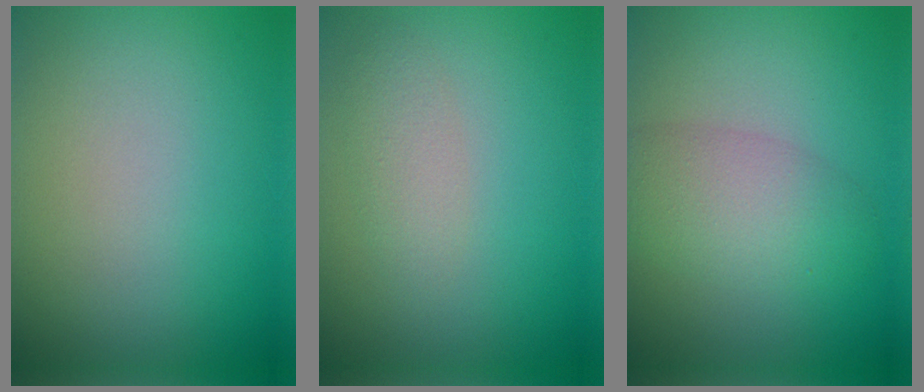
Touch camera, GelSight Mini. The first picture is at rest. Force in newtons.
{"total": 2.0, "press": 2.0, "slide": 0.0}
{"total": 4.2, "press": 4.2, "slide": 0.1}